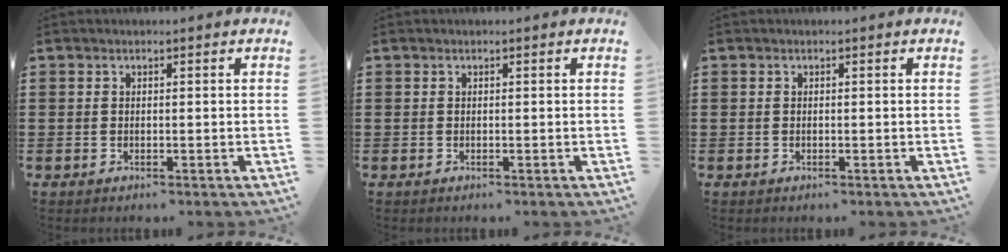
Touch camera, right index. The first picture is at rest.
{"total": 0.0}
{"total": 0.0}